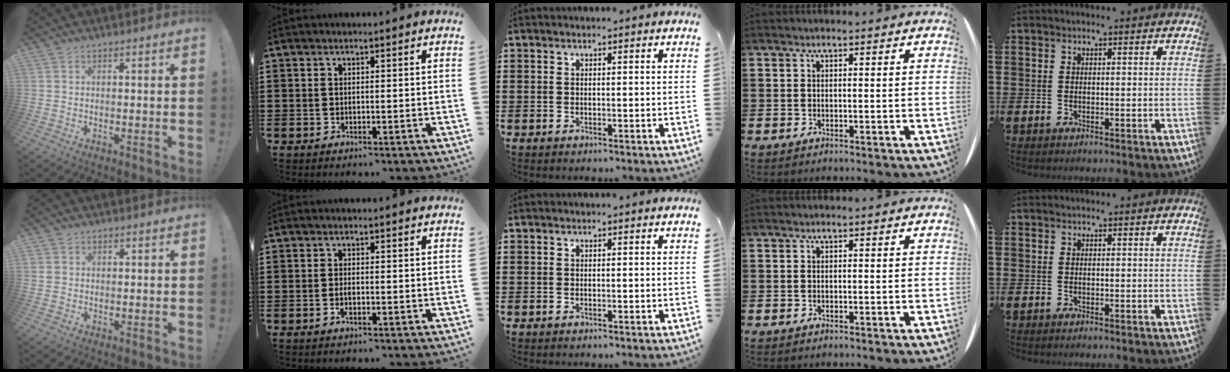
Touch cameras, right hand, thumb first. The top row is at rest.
{"thumb": {"total": 1.2, "force": [0.4, 1.1, 0.5], "torque": [-0.008, 0.002, 0.007]}, "index": {"total": 1.1, "force": [-0.5, 0.2, 1.0], "torque": [-0.021, -0.007, -0.006]}}